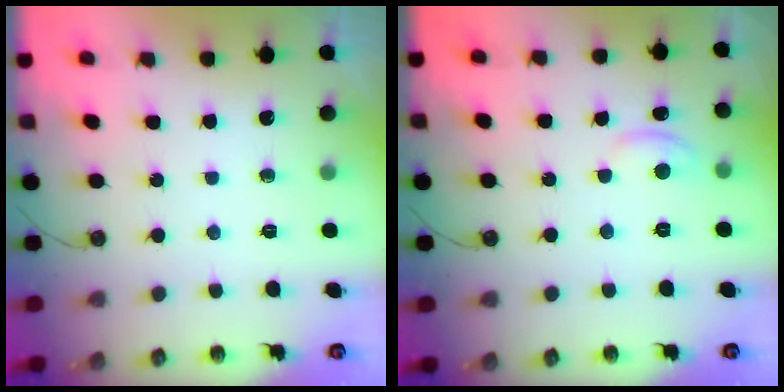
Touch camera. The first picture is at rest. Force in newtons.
{"total": 1.9, "press": 1.9, "slide": 0.1}